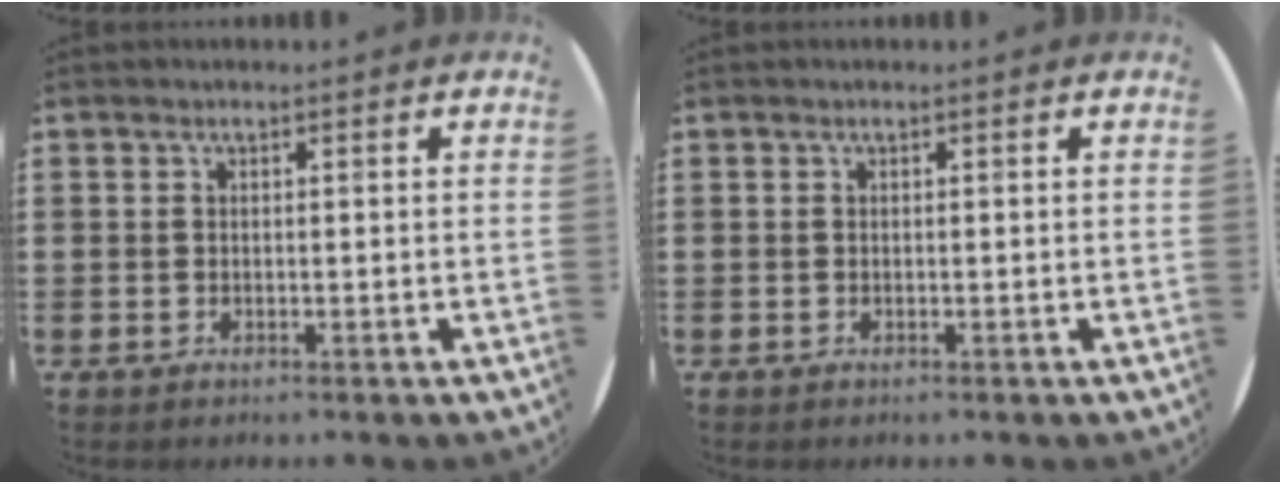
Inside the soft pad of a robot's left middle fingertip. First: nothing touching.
{"total": 0.0}